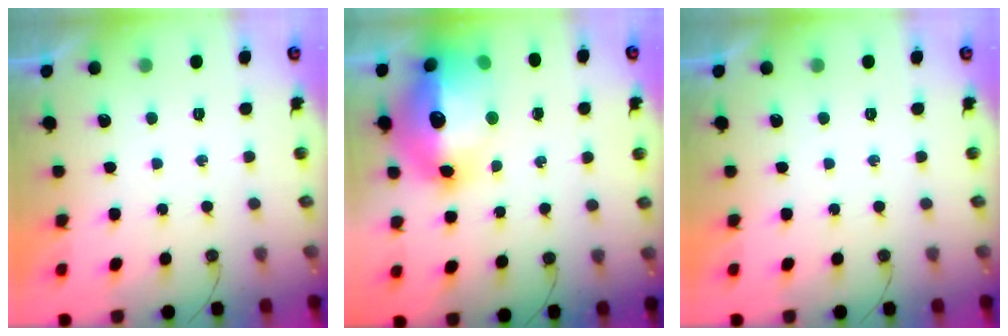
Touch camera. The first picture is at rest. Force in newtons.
{"total": 22.1, "press": 21.4, "slide": 5.3}
{"total": 0.0}